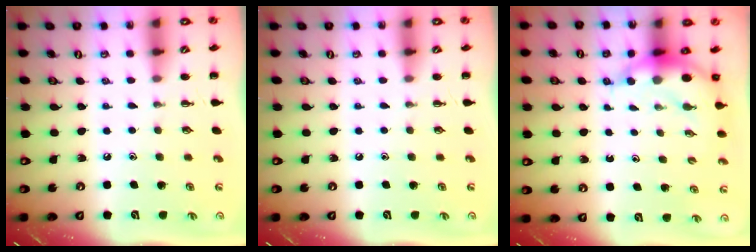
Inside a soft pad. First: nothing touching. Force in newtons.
{"total": 0.0}
{"total": 5.7, "press": 5.5, "slide": 1.5}